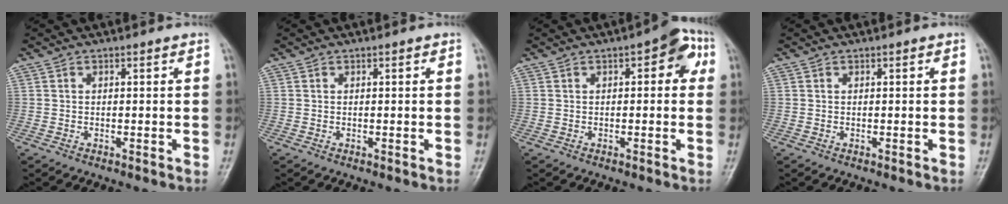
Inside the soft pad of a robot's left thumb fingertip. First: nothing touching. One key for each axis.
{"total": 0.0}
{"total": 5.9, "fx": 1.6, "fy": 2.7, "fz": 4.9, "tx": -0.035, "ty": 0.012, "tz": 0.008}
{"total": 0.0}